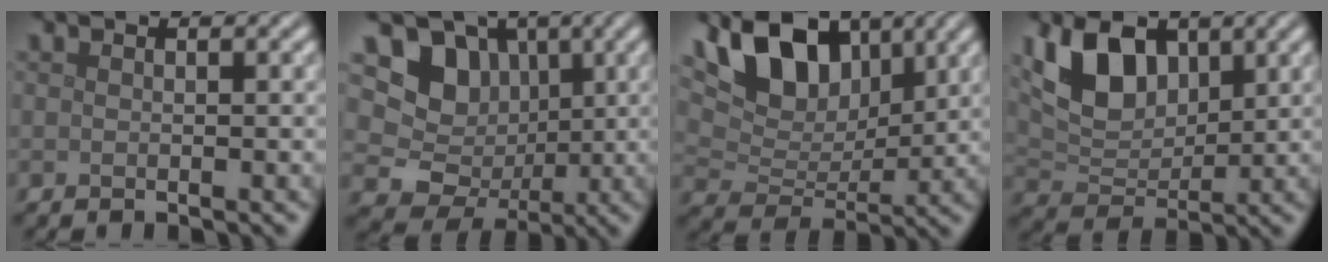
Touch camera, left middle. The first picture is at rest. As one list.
[{"total": 8.5, "force": [1.6, 7.6, 3.4], "torque": [-0.054, 0.007, 0.006]}, {"total": 8.0, "force": [4.0, 4.7, 5.1], "torque": [-0.096, 0.002, 0.060]}, {"total": 6.7, "force": [2.9, 4.2, 4.3], "torque": [-0.087, -0.006, 0.051]}]